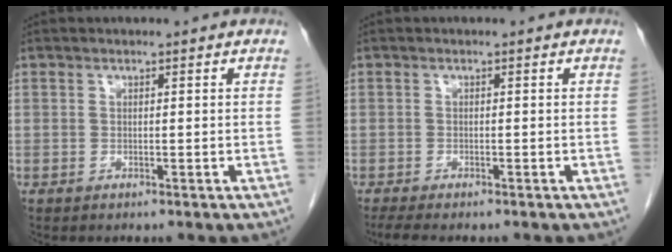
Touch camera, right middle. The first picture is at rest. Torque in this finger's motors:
{"motor_torque": [0.19, -0.15, 0.02, 0.00]}